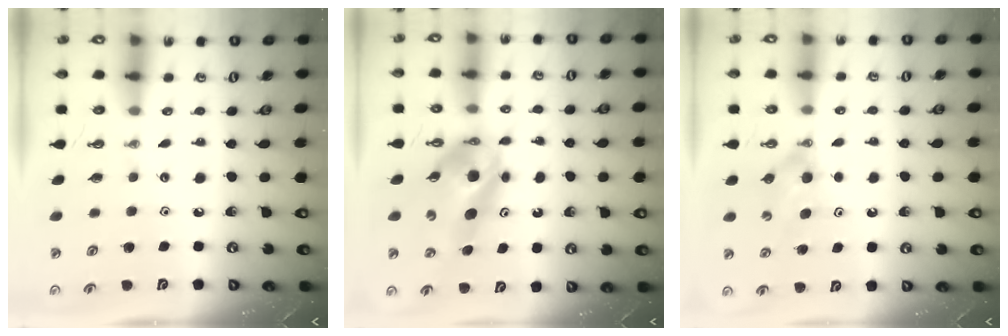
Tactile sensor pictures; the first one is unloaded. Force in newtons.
{"total": 9.6, "press": 9.5, "slide": 0.9}
{"total": 5.8, "press": 4.2, "slide": 4.0}